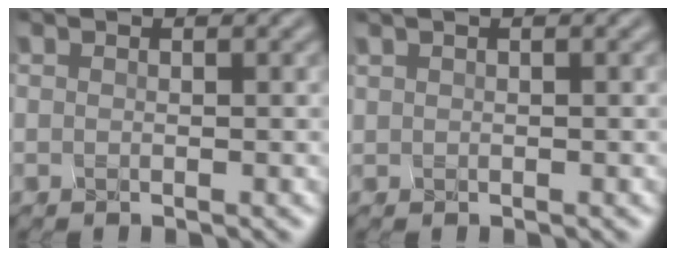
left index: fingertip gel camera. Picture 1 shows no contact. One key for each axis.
{"total": 0.7, "fx": 0.1, "fy": -0.4, "fz": -0.5, "tx": 0.005, "ty": 0.001, "tz": 0.016}